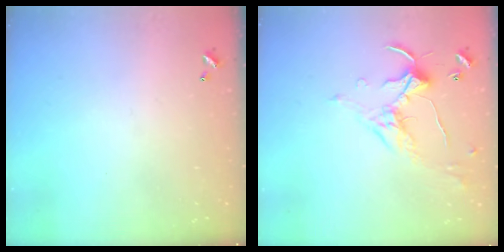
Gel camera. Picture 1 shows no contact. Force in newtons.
{"total": 1.7, "press": 1.4, "slide": 0.8}